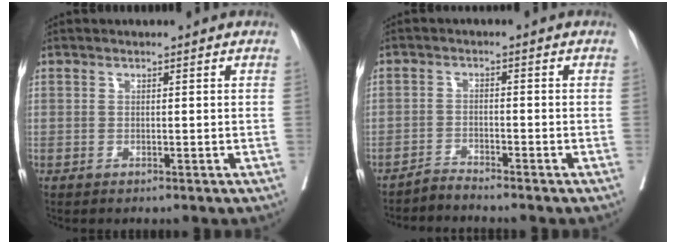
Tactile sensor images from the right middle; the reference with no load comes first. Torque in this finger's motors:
{"motor_torque": [-0.03, 0.05, -0.02, 0.01]}